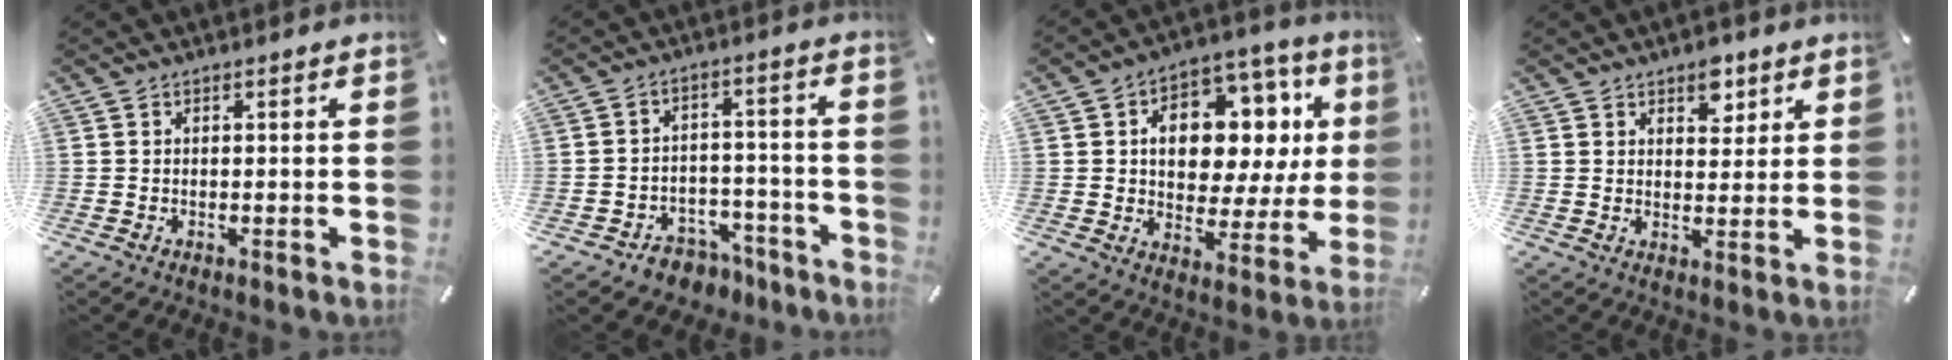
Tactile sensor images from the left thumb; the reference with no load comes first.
{"total": 6.4, "force": [-4.2, 4.6, 1.6], "torque": [-0.018, 0.032, -0.071]}
{"total": 14.5, "force": [3.9, 10.0, 9.7], "torque": [-0.145, -0.023, 0.073]}
{"total": 5.7, "force": [3.7, 3.5, 2.5], "torque": [-0.012, -0.018, 0.057]}